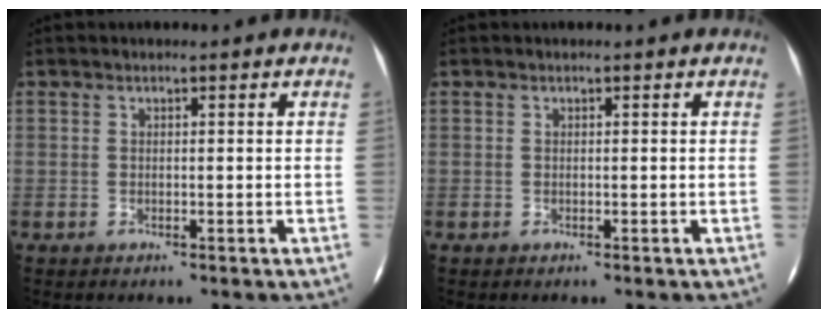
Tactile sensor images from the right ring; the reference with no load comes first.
{"total": 0.0}